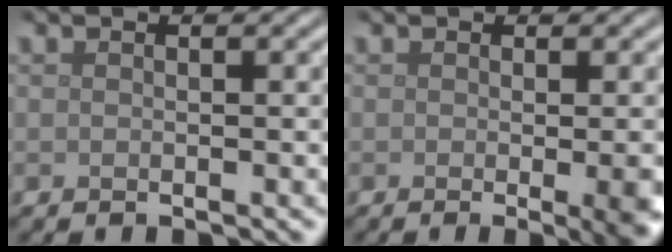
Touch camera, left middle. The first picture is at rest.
{"total": 4.0, "force": [-0.7, 1.2, 3.7], "torque": [-0.037, -0.007, -0.007]}